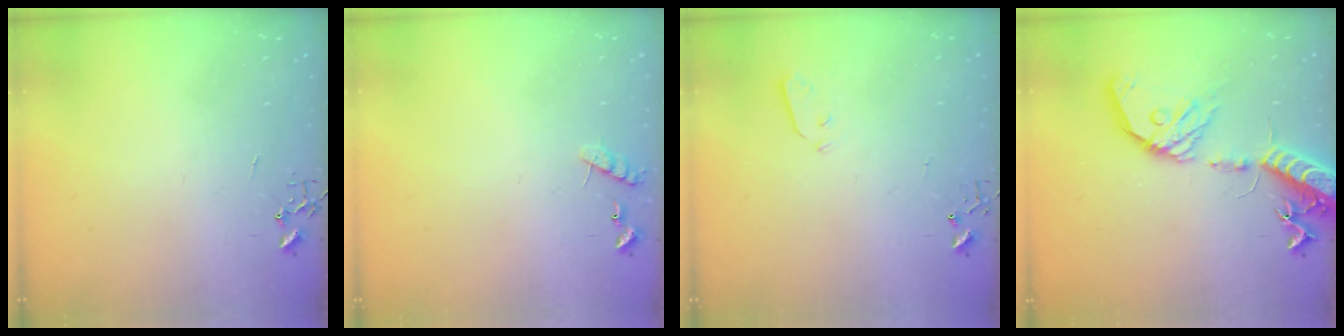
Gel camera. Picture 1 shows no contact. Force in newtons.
{"total": 6.7, "press": 6.7, "slide": 0.4}
{"total": 3.8, "press": 3.8, "slide": 0.1}
{"total": 20.1, "press": 19.7, "slide": 3.7}